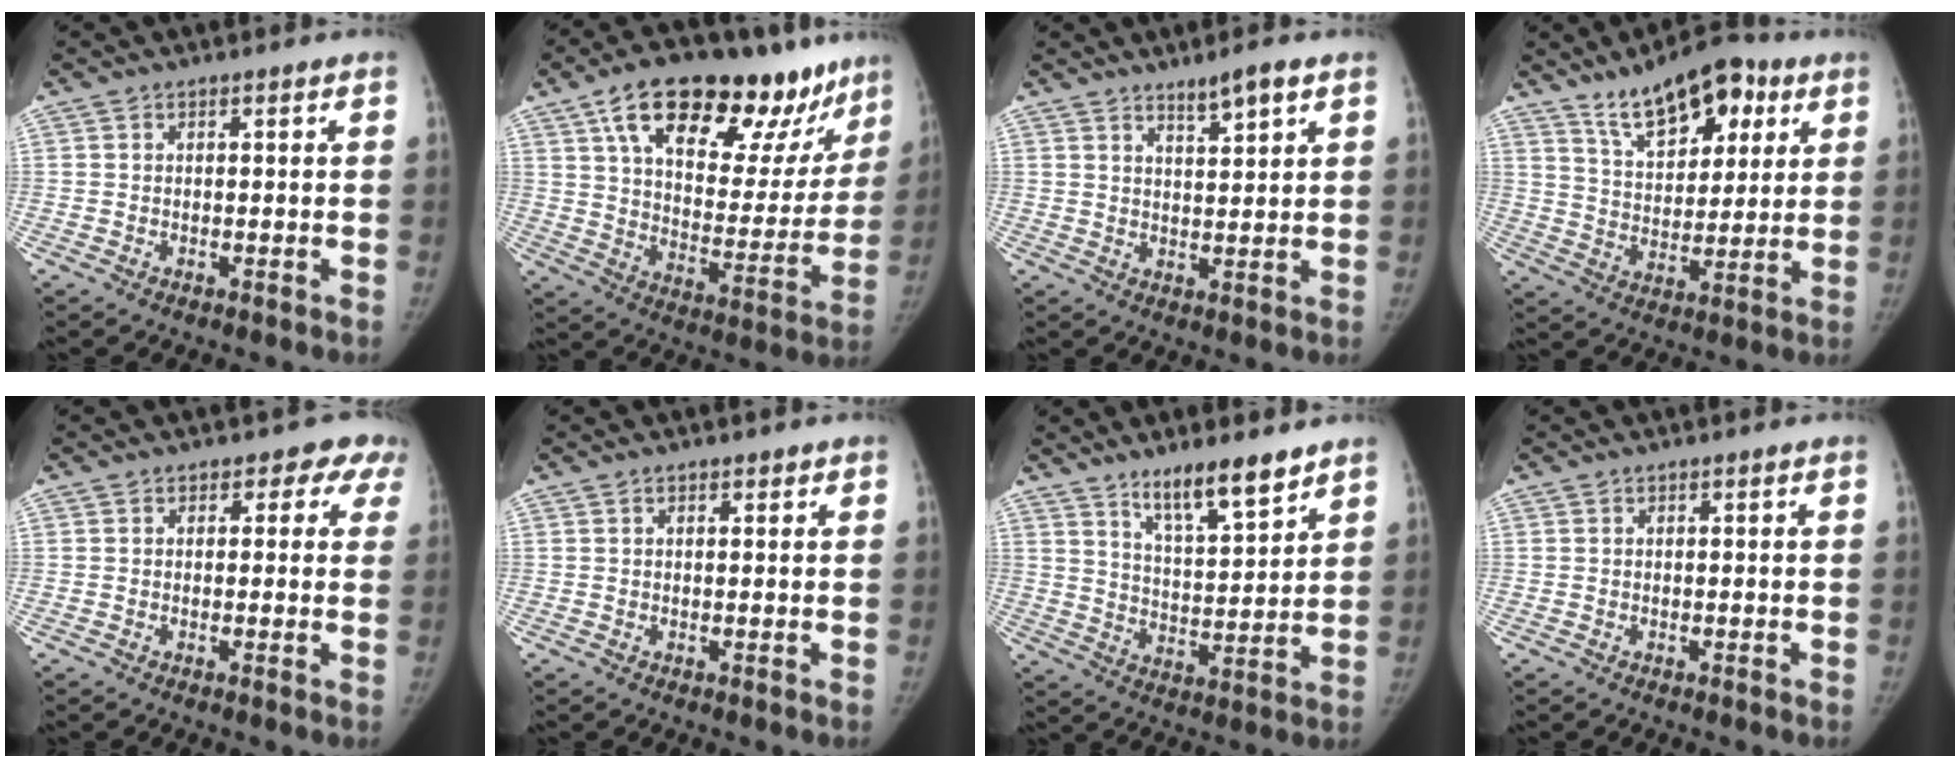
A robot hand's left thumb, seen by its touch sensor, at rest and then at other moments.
{"total": 29.2, "force": [17.8, 12.8, 19.2], "torque": [-0.241, -0.029, 0.273]}
{"total": 4.4, "force": [3.1, 0.6, 3.1], "torque": [-0.049, -0.022, 0.055]}
{"total": 15.4, "force": [8.9, 7.6, 10.1], "torque": [-0.114, -0.033, 0.145]}
{"total": 4.0, "force": [2.4, 2.9, 1.2], "torque": [0.025, -0.007, 0.007]}
{"total": 1.1, "force": [0.7, 0.5, 0.6], "torque": [-0.005, -0.002, 0.007]}
{"total": 10.6, "force": [7.9, 2.3, 6.7], "torque": [-0.099, -0.058, 0.143]}
{"total": 0.0}